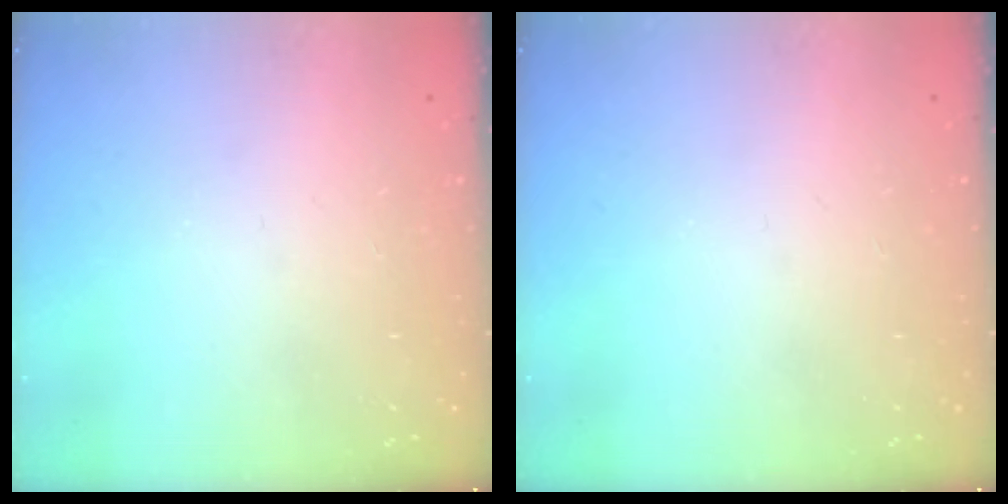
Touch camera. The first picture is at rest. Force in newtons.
{"total": 0.0}